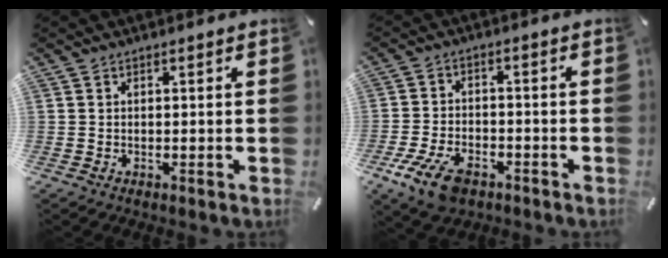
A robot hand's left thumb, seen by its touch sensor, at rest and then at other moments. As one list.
[{"total": 9.2, "force": [-5.2, 5.1, 5.5], "torque": [-0.126, 0.015, -0.097]}]